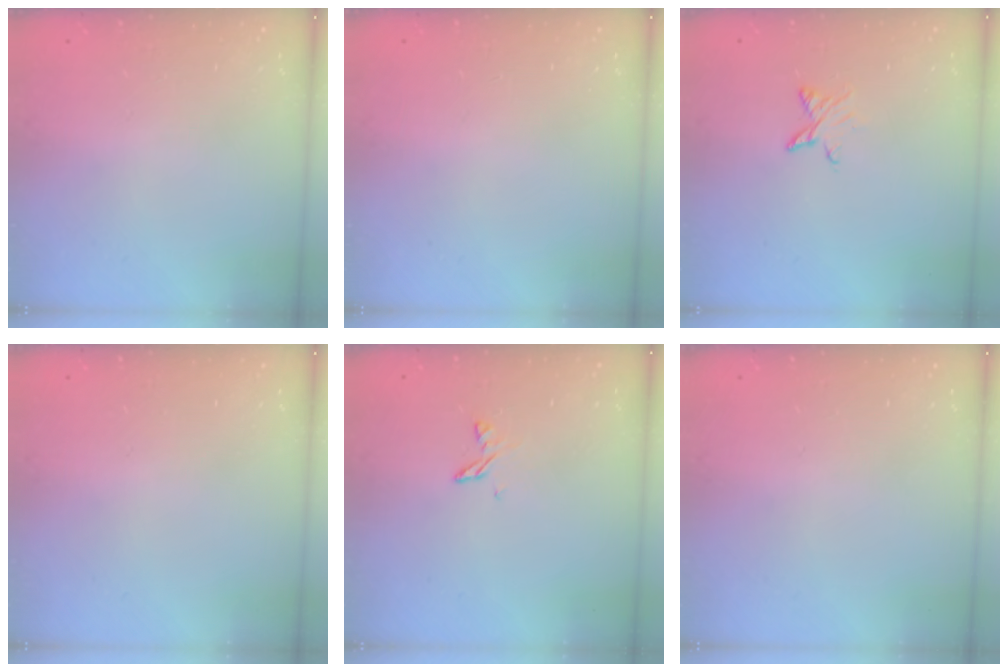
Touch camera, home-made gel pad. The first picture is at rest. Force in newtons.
{"total": 0.0}
{"total": 5.9, "press": 5.9, "slide": 0.6}
{"total": 0.0}
{"total": 5.1, "press": 5.1, "slide": 0.4}
{"total": 0.0}